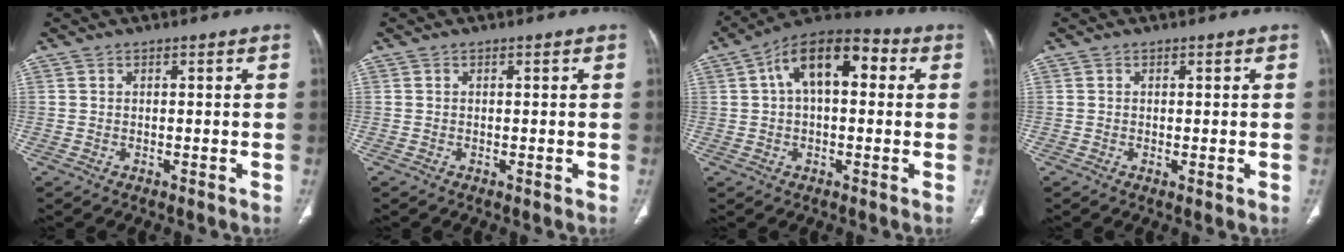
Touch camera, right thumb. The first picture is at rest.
{"total": 0.0}
{"total": 14.0, "force": [3.2, 7.4, 11.4], "torque": [-0.171, 0.035, 0.043]}
{"total": 0.9, "force": [-0.1, 0.2, 0.8], "torque": [-0.021, -0.005, -0.002]}